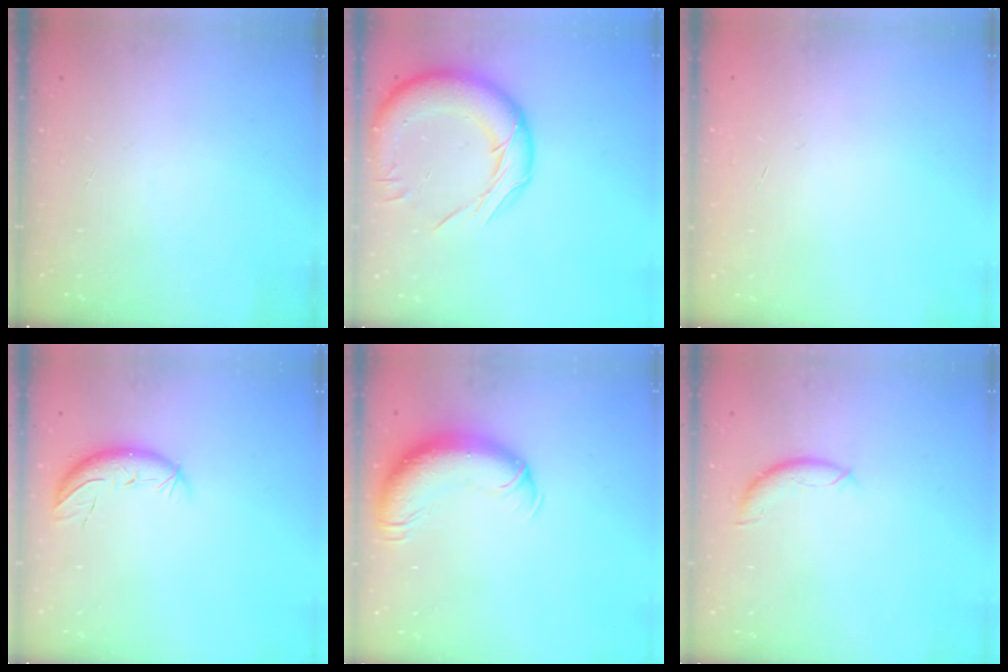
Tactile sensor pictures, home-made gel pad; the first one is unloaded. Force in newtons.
{"total": 18.5, "press": 18.2, "slide": 3.6}
{"total": 0.6, "press": 0.5, "slide": 0.2}
{"total": 9.6, "press": 9.3, "slide": 2.5}
{"total": 13.5, "press": 13.1, "slide": 3.5}
{"total": 7.8, "press": 7.8, "slide": 0.5}